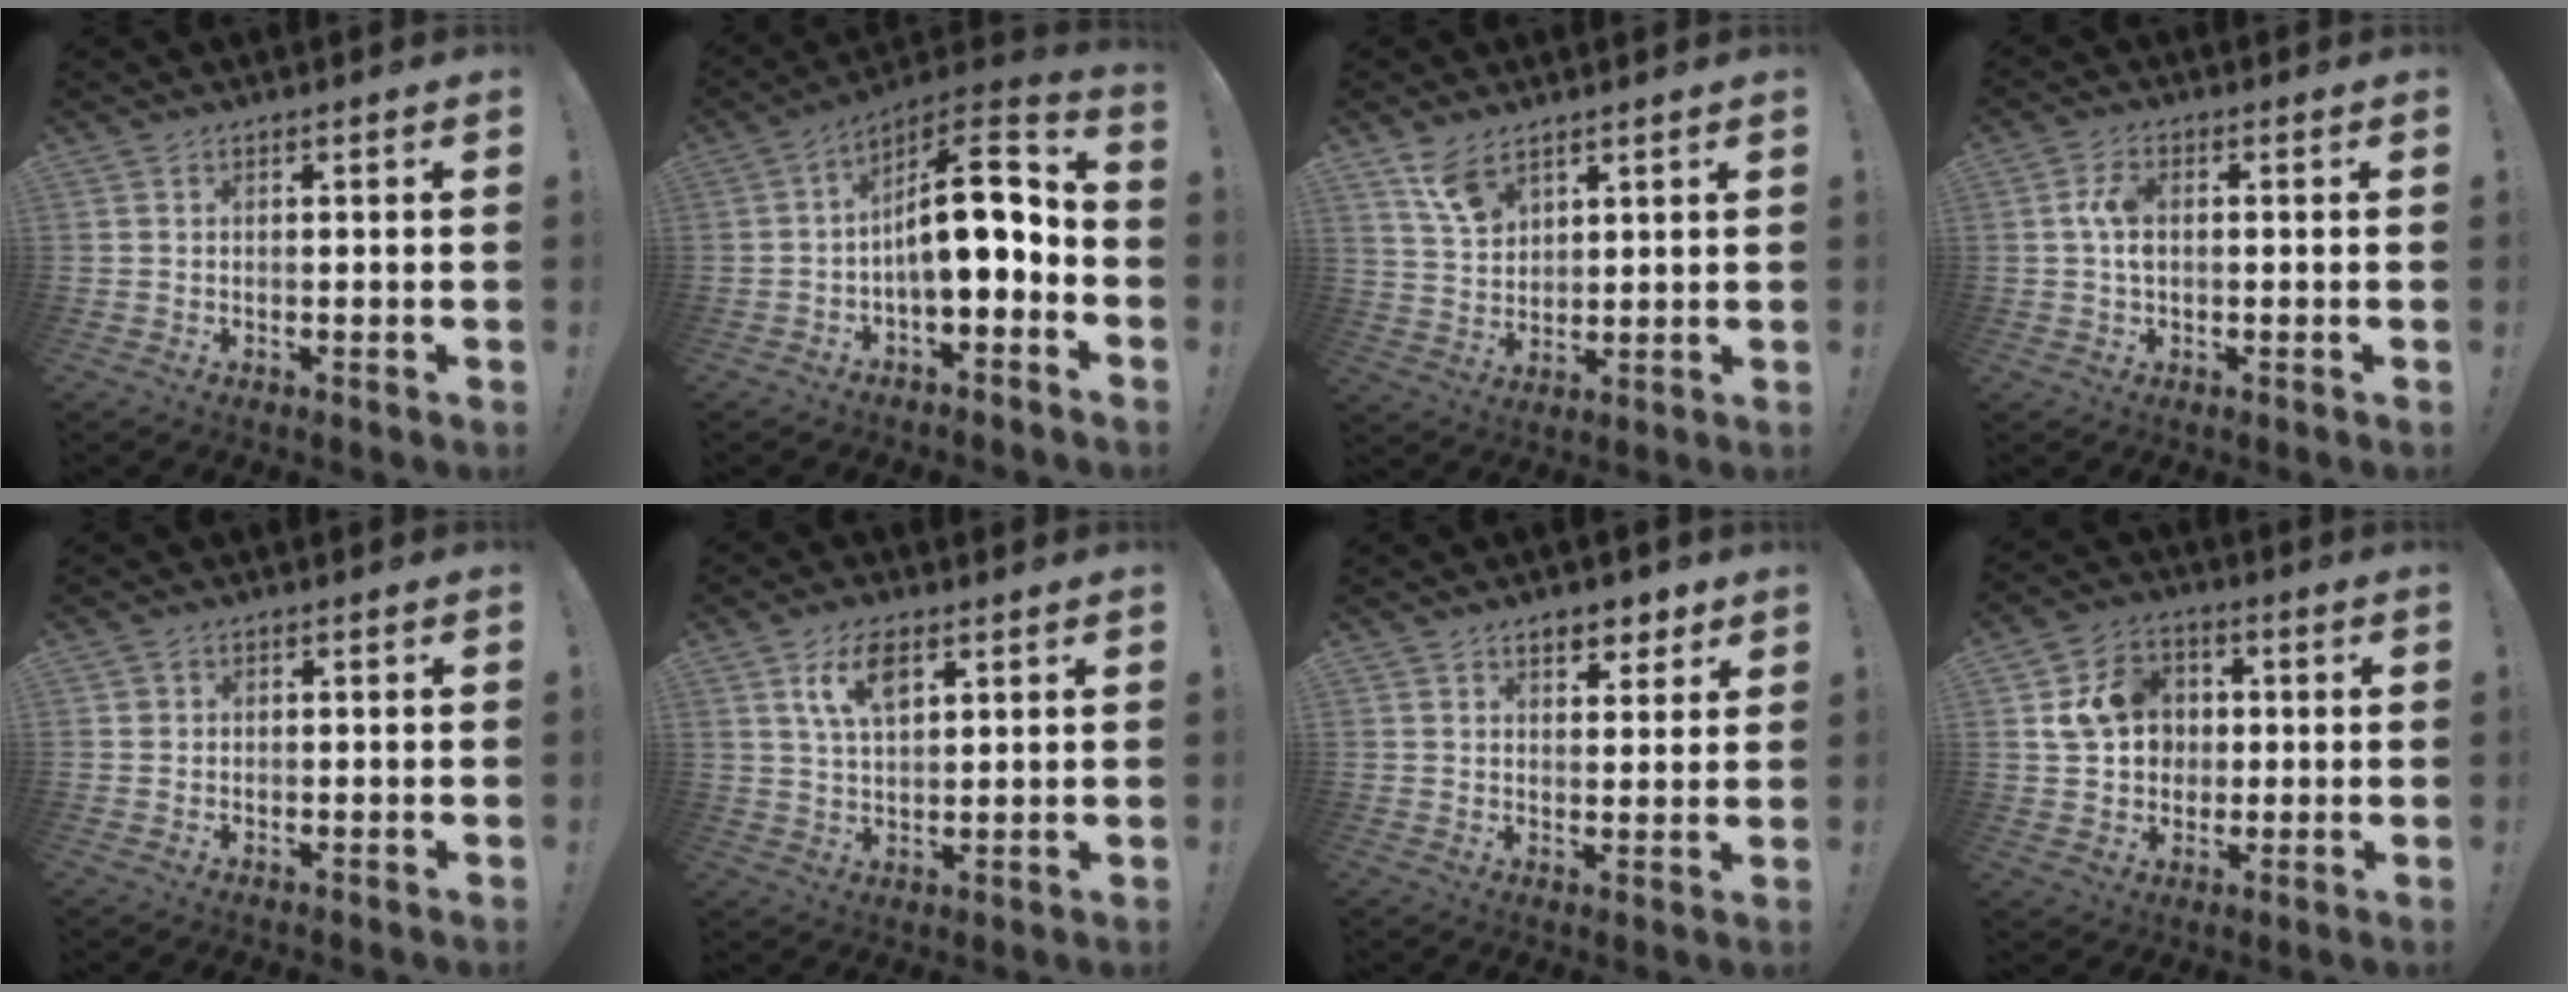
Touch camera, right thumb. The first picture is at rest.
{"total": 15.4, "force": [-0.1, 6.1, 14.2], "torque": [-0.210, -0.005, 0.000]}
{"total": 8.1, "force": [5.7, 4.2, 4.0], "torque": [-0.065, -0.034, 0.108]}
{"total": 5.6, "force": [0.5, 3.3, 4.4], "torque": [-0.091, 0.010, 0.010]}
{"total": 0.7, "force": [0.3, 0.7, 0.0], "torque": [-0.001, 0.000, 0.005]}
{"total": 8.5, "force": [4.2, 4.2, 6.1], "torque": [-0.112, -0.002, 0.075]}
{"total": 6.3, "force": [4.5, 3.6, 2.6], "torque": [-0.023, -0.025, 0.078]}
{"total": 13.2, "force": [2.6, 11.4, 6.1], "torque": [-0.100, 0.005, 0.061]}